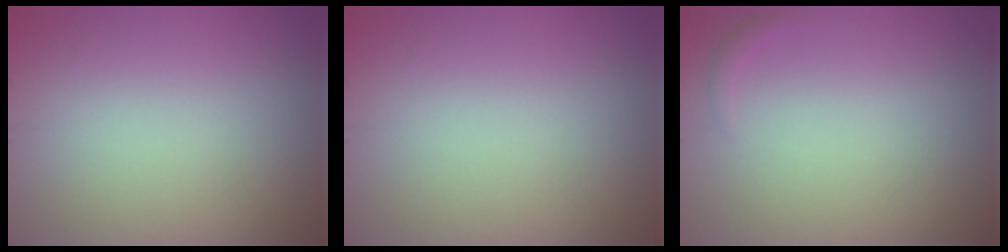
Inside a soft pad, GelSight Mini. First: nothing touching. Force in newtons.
{"total": 0.0}
{"total": 0.6, "press": 0.6, "slide": 0.1}